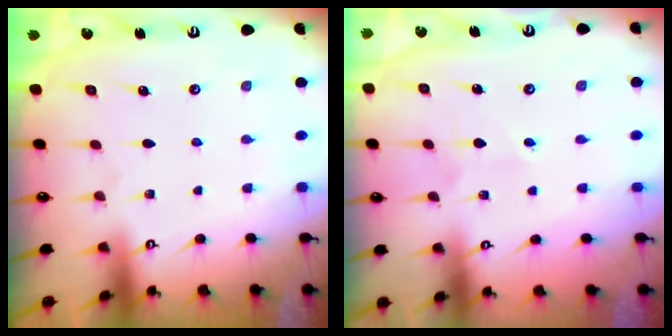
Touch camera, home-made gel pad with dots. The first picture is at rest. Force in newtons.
{"total": 2.6, "press": 2.6, "slide": 0.3}